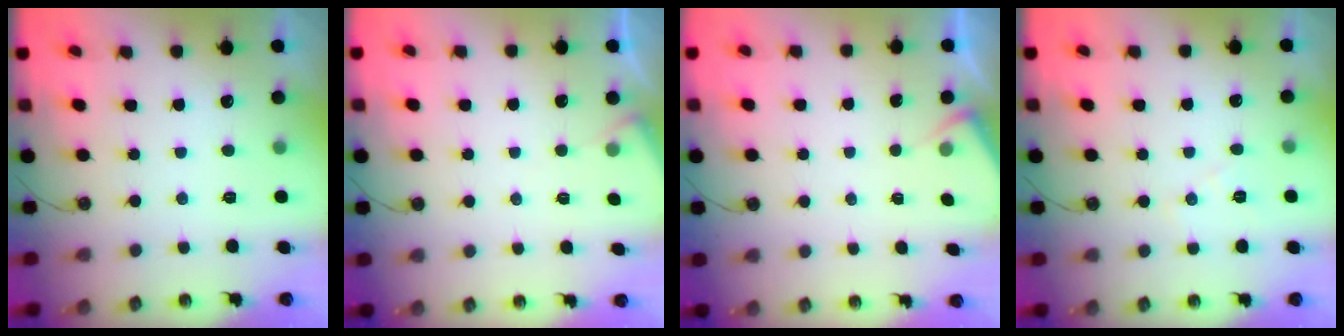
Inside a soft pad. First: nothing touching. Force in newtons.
{"total": 3.7, "press": 3.6, "slide": 0.5}
{"total": 3.4, "press": 3.3, "slide": 0.4}
{"total": 6.8, "press": 6.7, "slide": 0.8}